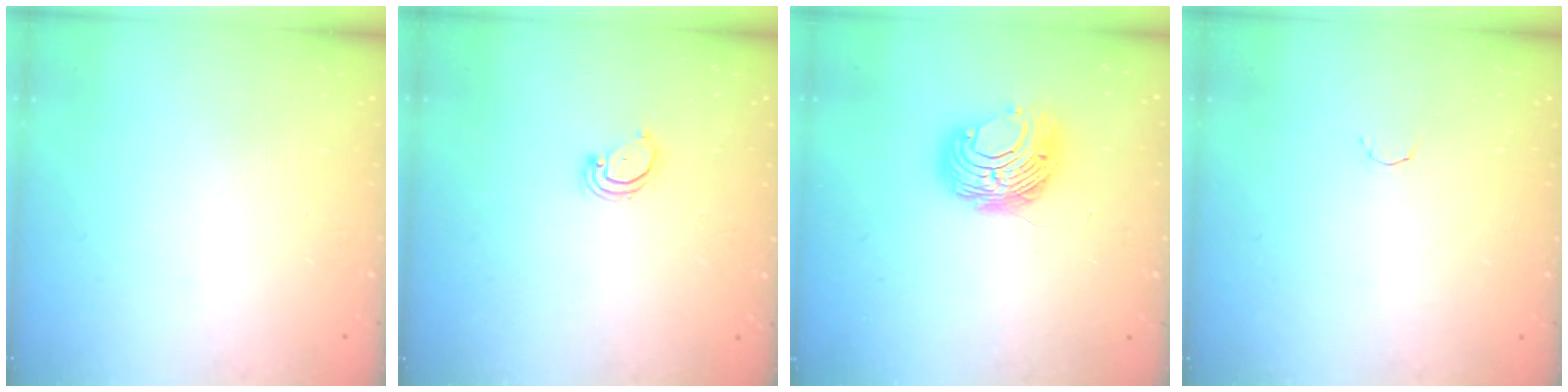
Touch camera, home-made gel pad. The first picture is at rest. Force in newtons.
{"total": 2.3, "press": 2.3, "slide": 0.2}
{"total": 8.9, "press": 8.9, "slide": 0.0}
{"total": 1.8, "press": 1.7, "slide": 0.4}